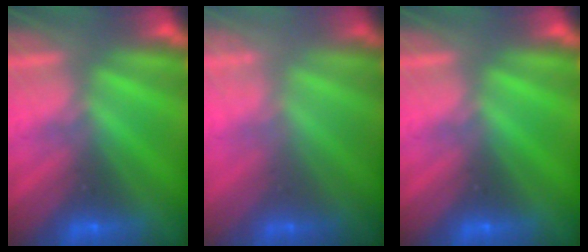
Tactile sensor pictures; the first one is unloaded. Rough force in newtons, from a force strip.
{"total": 2.0}
{"total": 0.0}